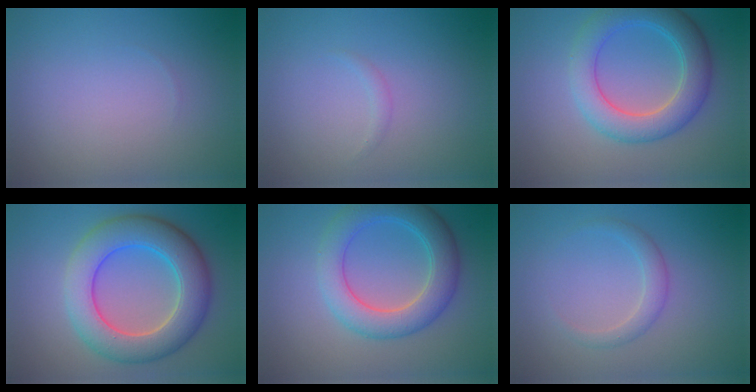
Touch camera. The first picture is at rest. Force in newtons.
{"total": 0.6, "press": 0.6, "slide": 0.0}
{"total": 5.6, "press": 5.6, "slide": 0.2}
{"total": 8.0, "press": 8.0, "slide": 0.1}
{"total": 5.6, "press": 5.6, "slide": 0.2}
{"total": 1.7, "press": 1.7, "slide": 0.1}